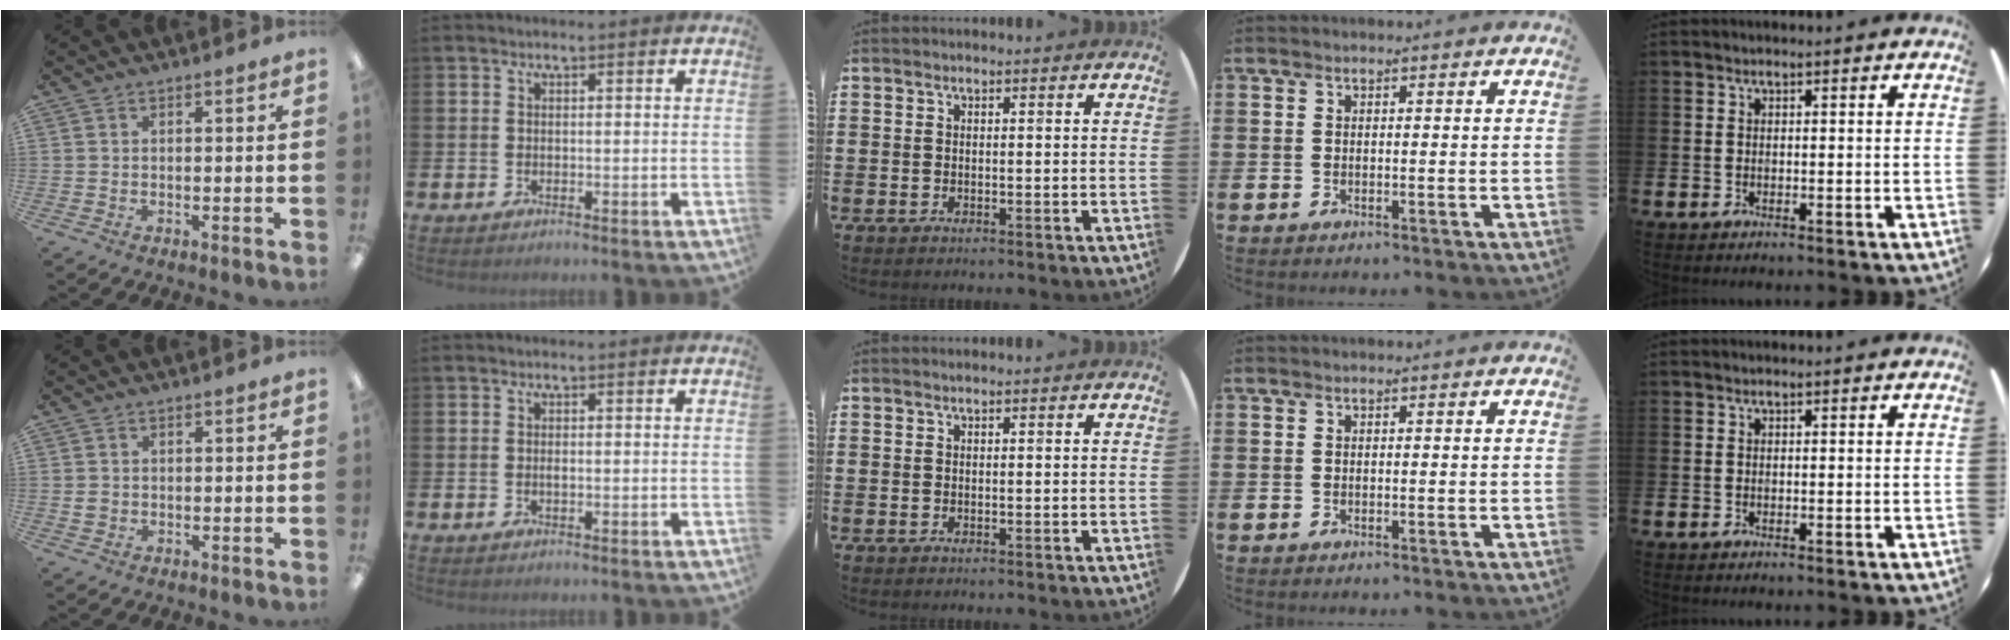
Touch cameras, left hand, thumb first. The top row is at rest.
{"thumb": {"total": 1.2, "force": [-0.2, 1.2, 0.3], "torque": [-0.006, 0.003, -0.005]}, "index": {"total": 0.6, "force": [-0.1, 0.2, 0.5], "torque": [-0.012, 0.000, -0.001]}}